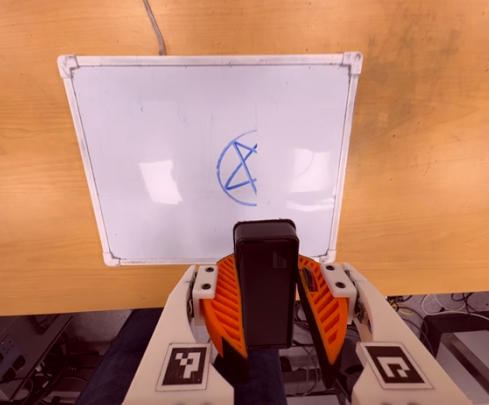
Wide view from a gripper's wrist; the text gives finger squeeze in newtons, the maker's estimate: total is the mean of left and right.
{"total": 7.1, "left": 7.7, "right": 6.4}